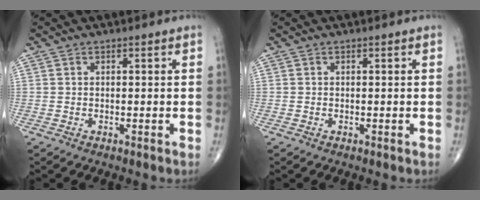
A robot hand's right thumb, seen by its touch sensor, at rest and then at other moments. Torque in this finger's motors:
{"motor_torque": [-0.34, -0.05, -0.26, -0.36, -0.03]}